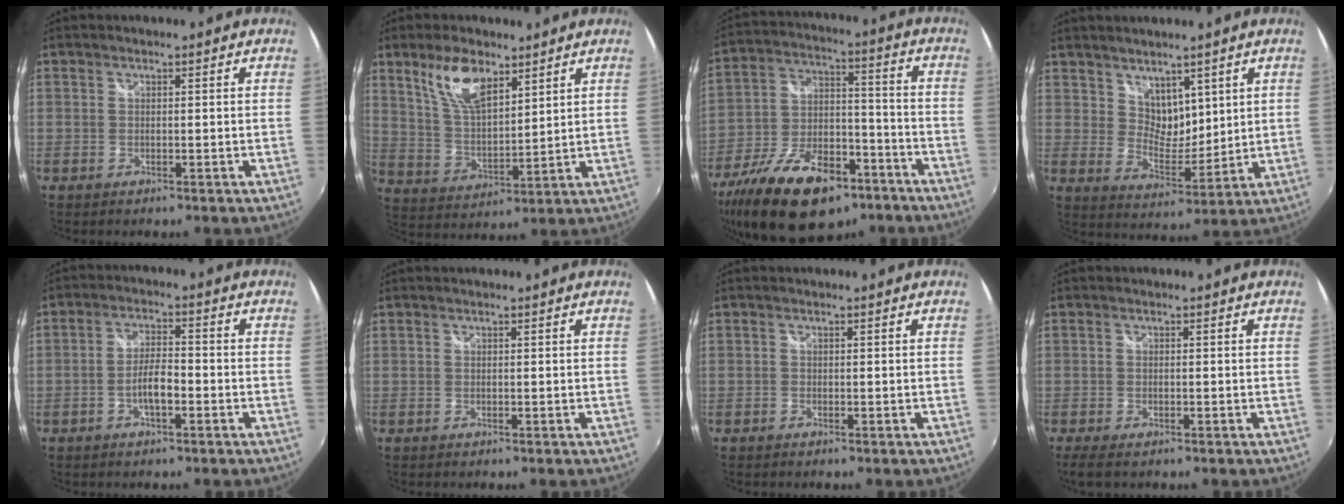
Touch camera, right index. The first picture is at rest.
{"total": 10.5, "force": [6.5, 4.5, 7.0], "torque": [-0.130, 0.007, 0.133]}
{"total": 23.1, "force": [-14.1, 11.8, 14.1], "torque": [-0.274, -0.009, -0.220]}
{"total": 7.0, "force": [4.6, 4.4, 2.8], "torque": [-0.035, -0.004, 0.089]}
{"total": 4.7, "force": [-2.1, 1.4, 4.0], "torque": [-0.077, 0.004, -0.036]}
{"total": 0.0}
{"total": 0.6, "force": [-0.2, -0.5, -0.1], "torque": [0.004, -0.001, -0.009]}
{"total": 3.0, "force": [-1.8, 1.2, 2.1], "torque": [-0.046, -0.010, -0.031]}